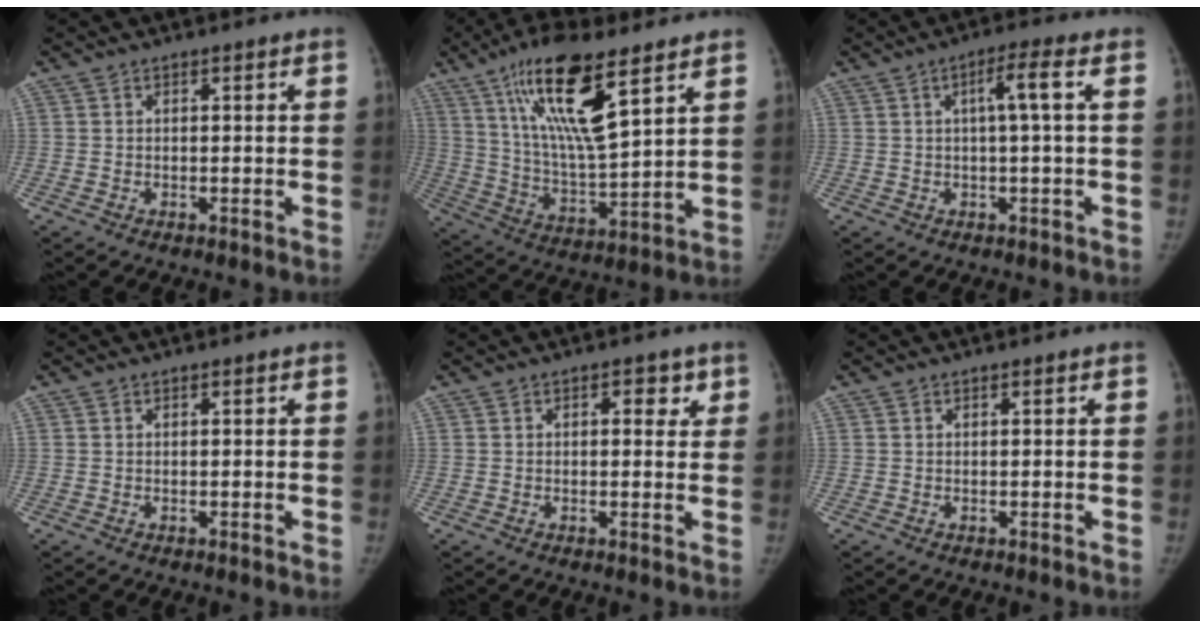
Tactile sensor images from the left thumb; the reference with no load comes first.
{"total": 18.8, "force": [10.2, 5.1, 14.9], "torque": [-0.260, -0.046, 0.190]}
{"total": 4.2, "force": [0.6, -0.3, 4.2], "torque": [-0.081, 0.012, 0.013]}
{"total": 0.0}
{"total": 3.1, "force": [1.3, 1.9, 2.1], "torque": [-0.001, -0.002, 0.013]}
{"total": 0.0}